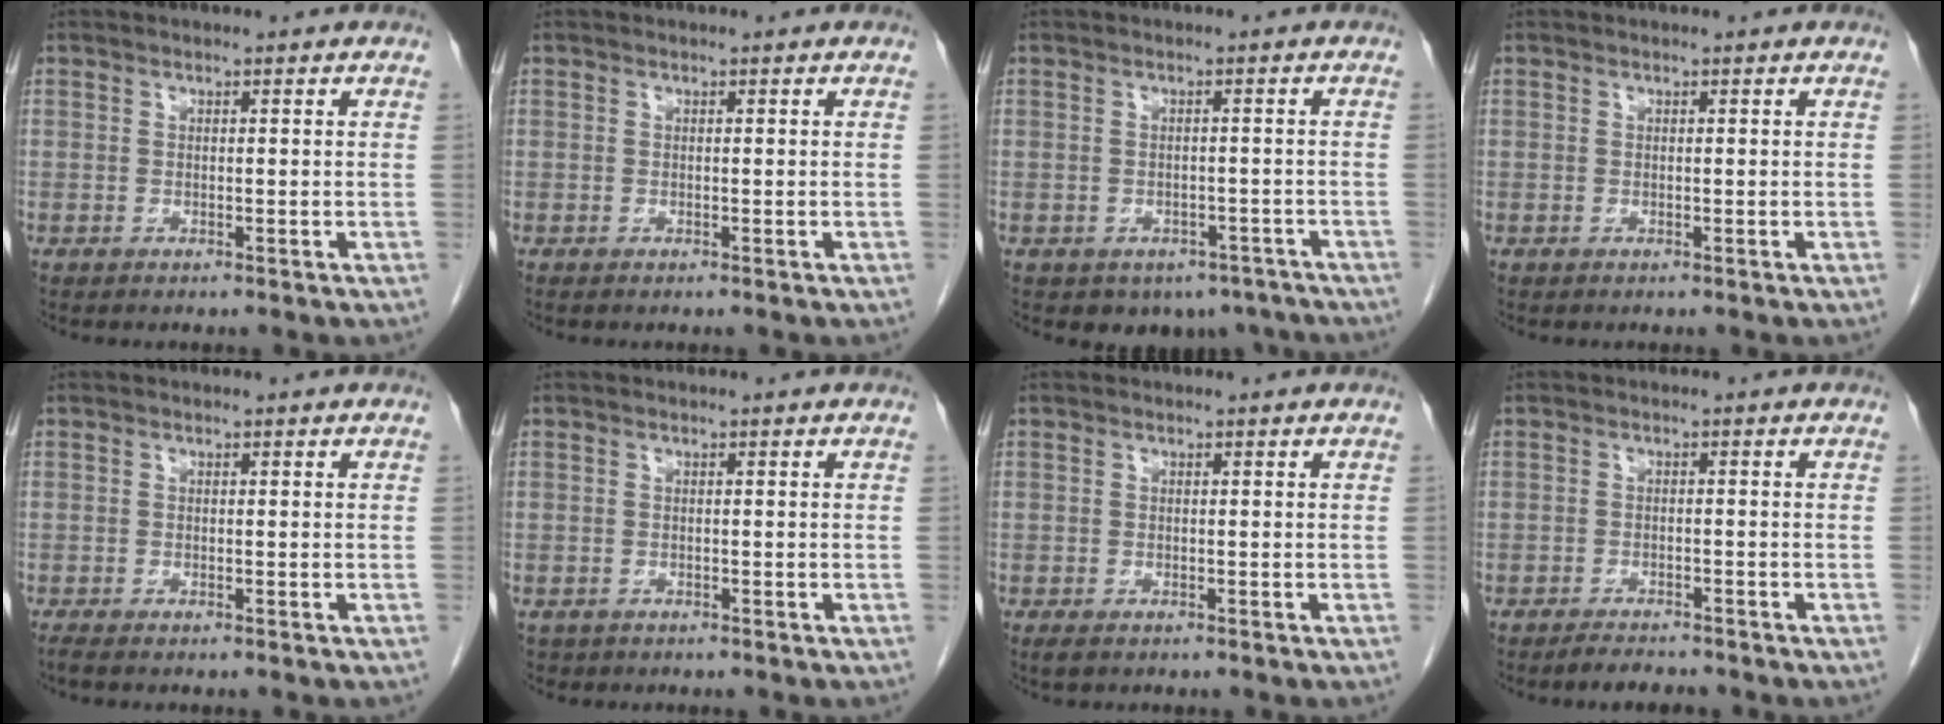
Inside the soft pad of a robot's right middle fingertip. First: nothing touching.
{"total": 0.0}
{"total": 6.8, "force": [-5.1, 4.2, 1.4], "torque": [-0.002, 0.008, -0.058]}
{"total": 0.0}
{"total": 0.9, "force": [-0.8, 0.0, 0.5], "torque": [-0.013, -0.004, -0.015]}
{"total": 1.0, "force": [-0.7, 0.8, 0.1], "torque": [-0.014, 0.001, -0.007]}
{"total": 1.5, "force": [-1.0, 0.7, 0.8], "torque": [-0.016, -0.003, -0.010]}
{"total": 3.1, "force": [-2.9, 0.7, 1.1], "torque": [-0.022, -0.007, -0.045]}